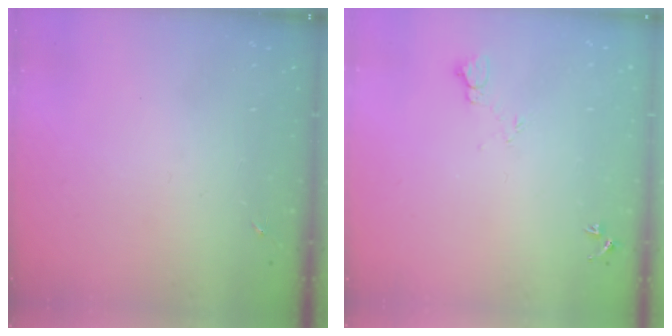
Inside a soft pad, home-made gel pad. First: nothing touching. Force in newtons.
{"total": 4.2, "press": 4.1, "slide": 0.5}